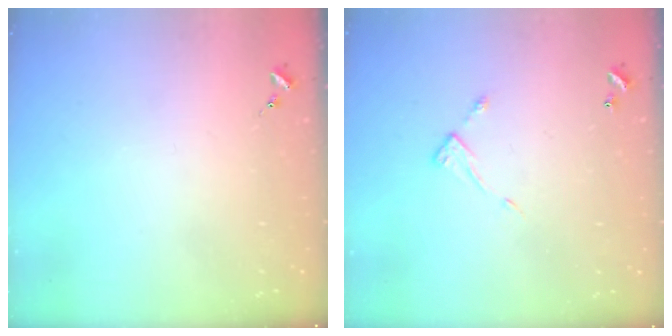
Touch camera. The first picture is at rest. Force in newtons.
{"total": 5.1, "press": 5.1, "slide": 0.4}